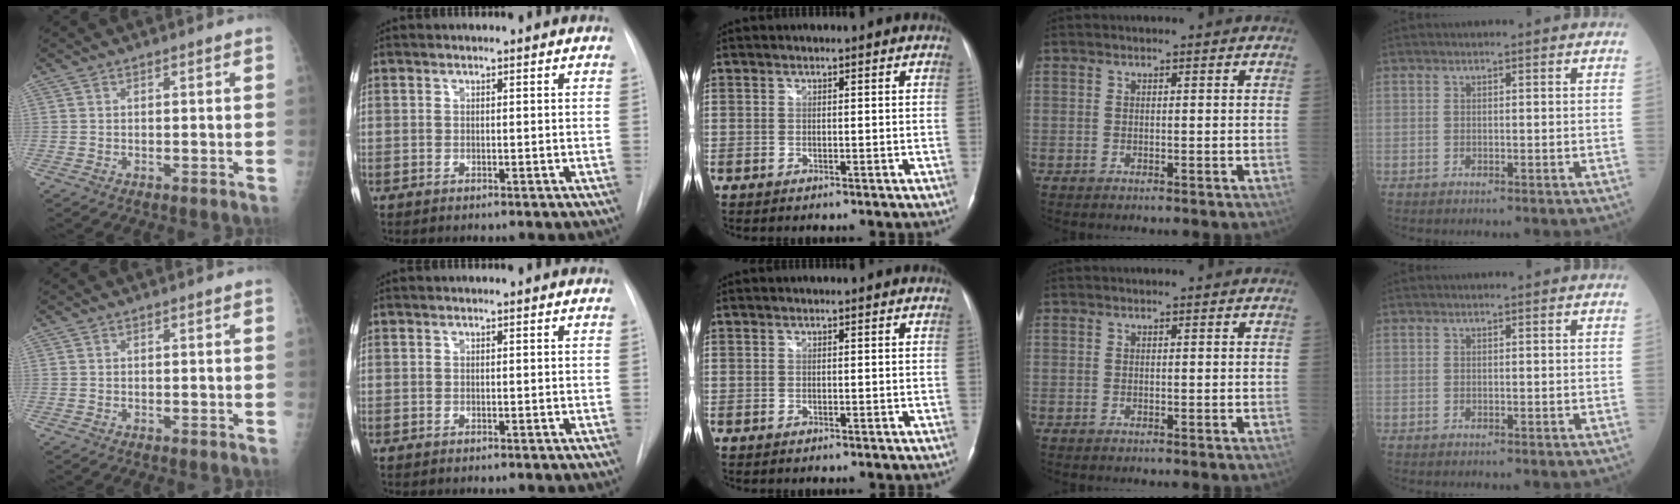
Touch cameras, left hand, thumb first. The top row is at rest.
{}